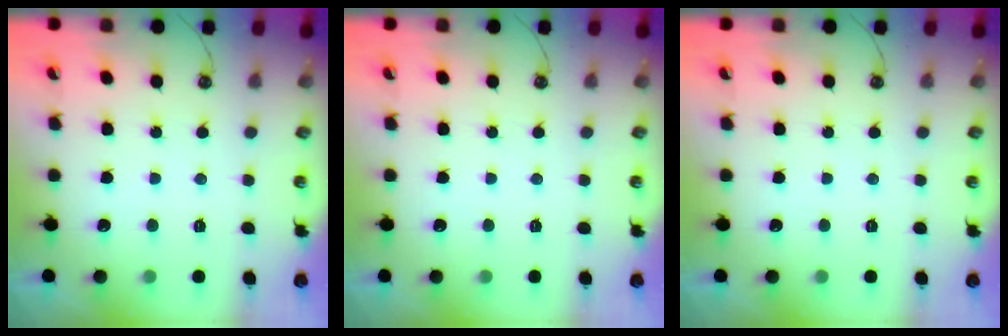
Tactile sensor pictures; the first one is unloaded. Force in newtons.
{"total": 0.0}
{"total": 0.0}